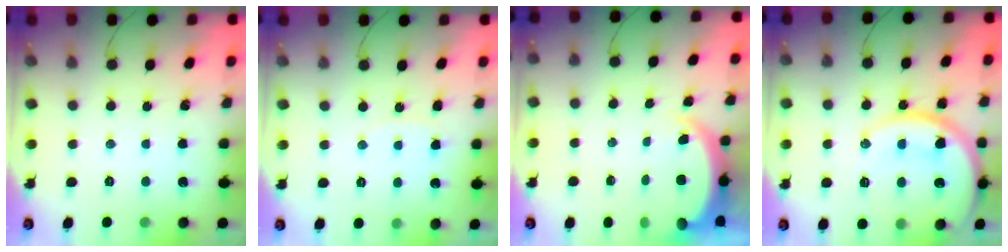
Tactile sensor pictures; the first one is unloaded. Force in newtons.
{"total": 4.3, "press": 4.2, "slide": 0.6}
{"total": 5.8, "press": 5.8, "slide": 0.9}
{"total": 18.3, "press": 18.2, "slide": 1.9}